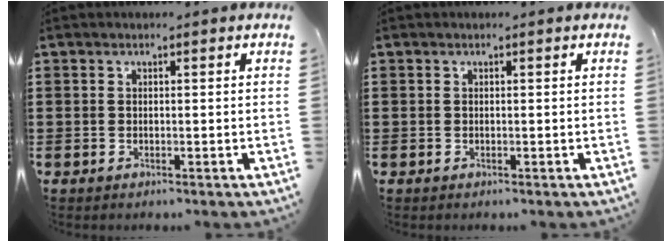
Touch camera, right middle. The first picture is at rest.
{"total": 0.0}